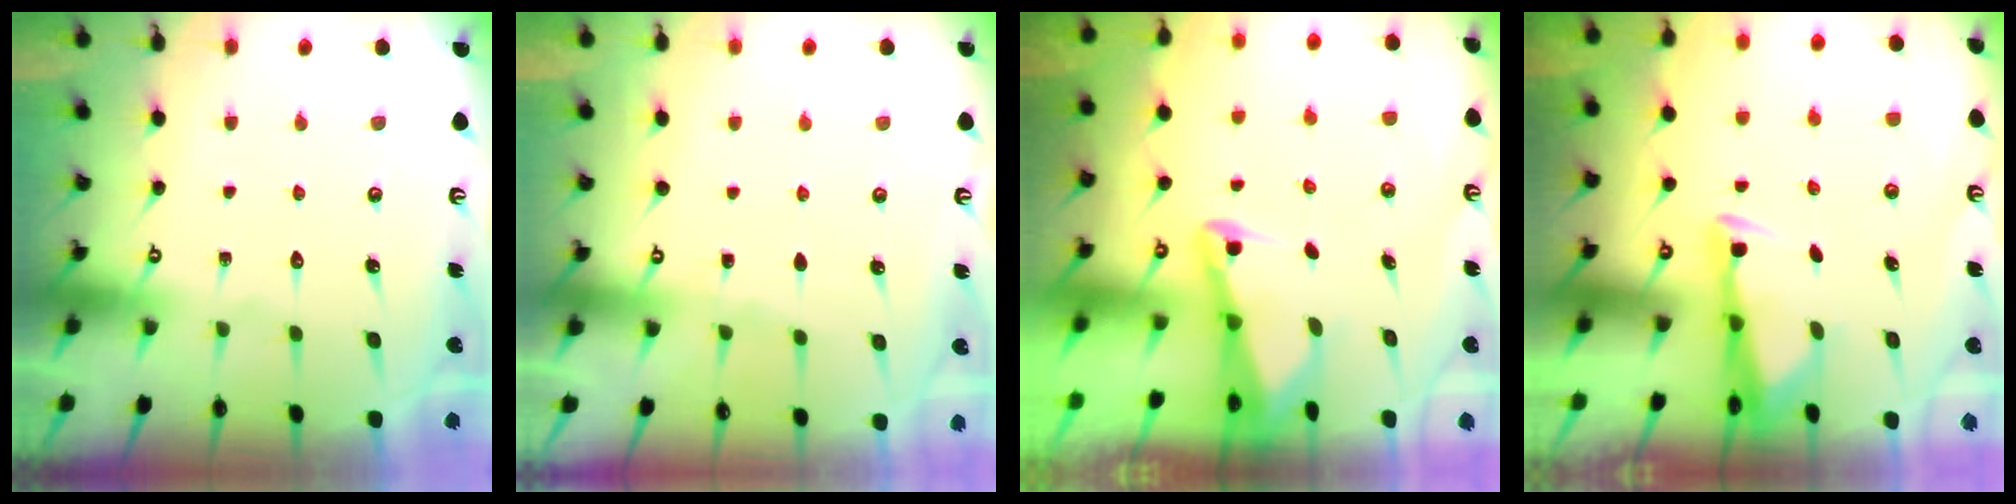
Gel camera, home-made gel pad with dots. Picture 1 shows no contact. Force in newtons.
{"total": 2.7, "press": 2.7, "slide": 0.4}
{"total": 2.5, "press": 2.5, "slide": 0.6}
{"total": 3.2, "press": 3.1, "slide": 0.8}